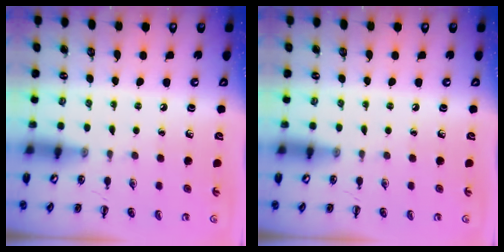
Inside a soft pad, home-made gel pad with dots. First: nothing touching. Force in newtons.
{"total": 0.0}